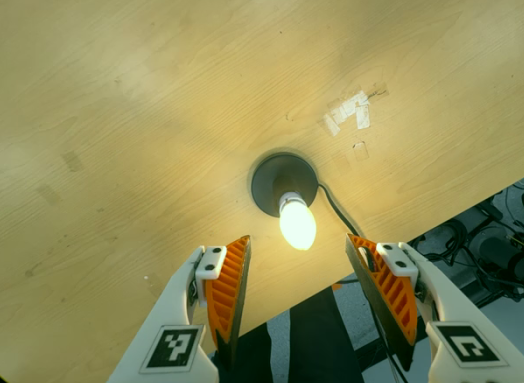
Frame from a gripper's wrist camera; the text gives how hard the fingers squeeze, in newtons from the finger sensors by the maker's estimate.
{"total": 0.0}